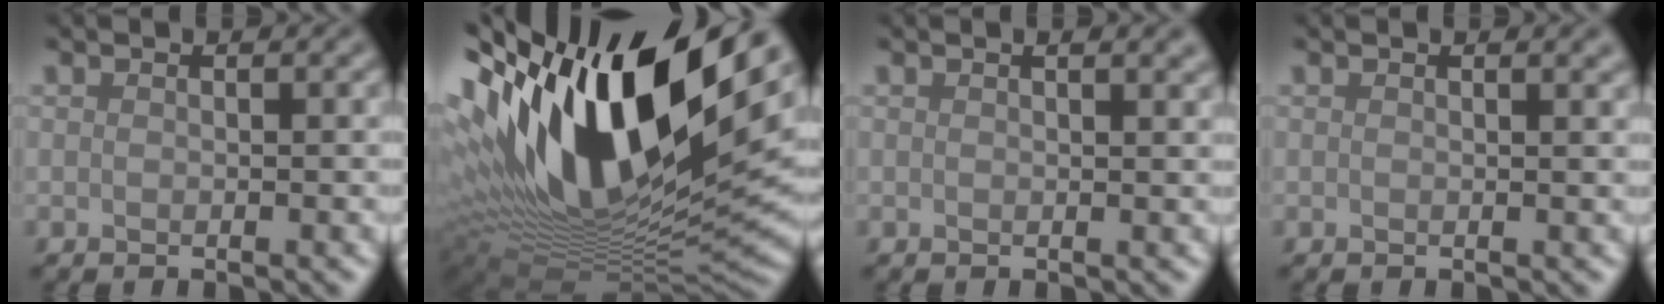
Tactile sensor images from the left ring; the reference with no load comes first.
{"total": 18.8, "force": [6.6, 8.2, 15.6], "torque": [-0.295, 0.017, 0.113]}
{"total": 2.7, "force": [1.6, 1.1, 1.9], "torque": [-0.008, 0.014, 0.005]}
{"total": 1.6, "force": [1.1, 0.6, 1.0], "torque": [-0.006, 0.002, 0.007]}